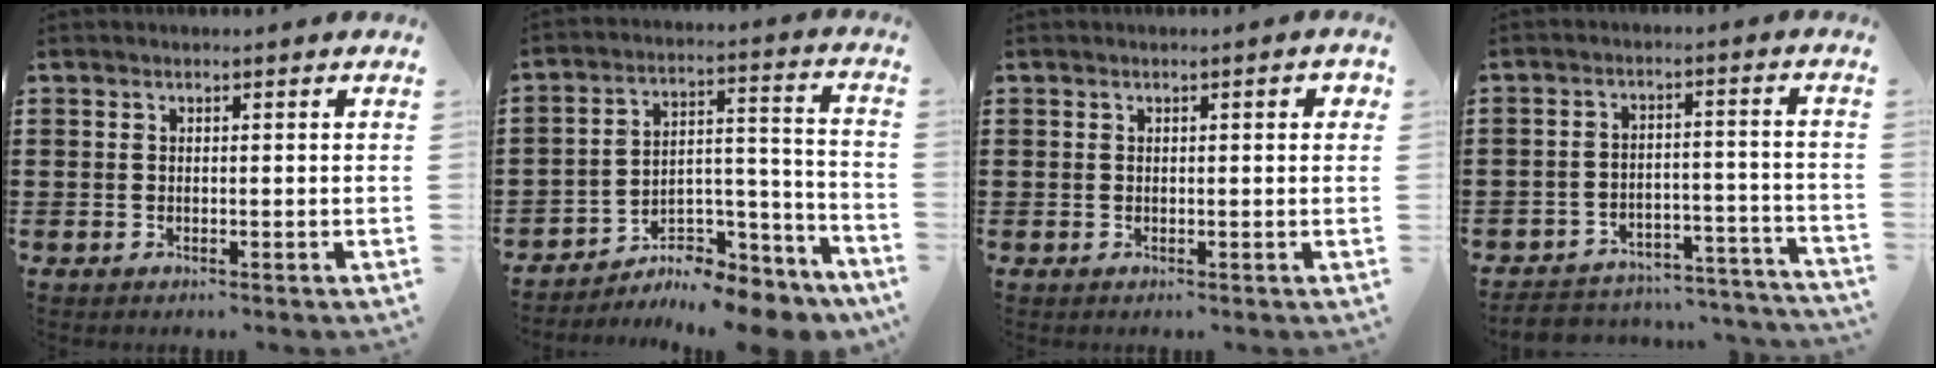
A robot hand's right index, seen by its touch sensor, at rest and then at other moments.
{"total": 7.8, "force": [-7.1, 2.3, 2.2], "torque": [-0.025, 0.022, -0.135]}
{"total": 1.2, "force": [0.3, 0.2, 1.1], "torque": [-0.020, 0.002, 0.003]}
{"total": 4.1, "force": [-3.9, 1.0, 0.7], "torque": [-0.015, 0.005, -0.080]}